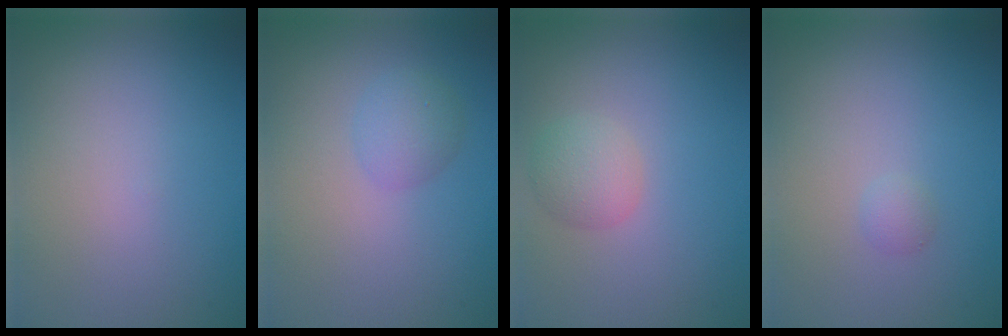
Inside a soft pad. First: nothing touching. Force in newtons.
{"total": 2.0, "press": 2.0, "slide": 0.1}
{"total": 2.6, "press": 2.6, "slide": 0.1}
{"total": 1.0, "press": 1.0, "slide": 0.1}